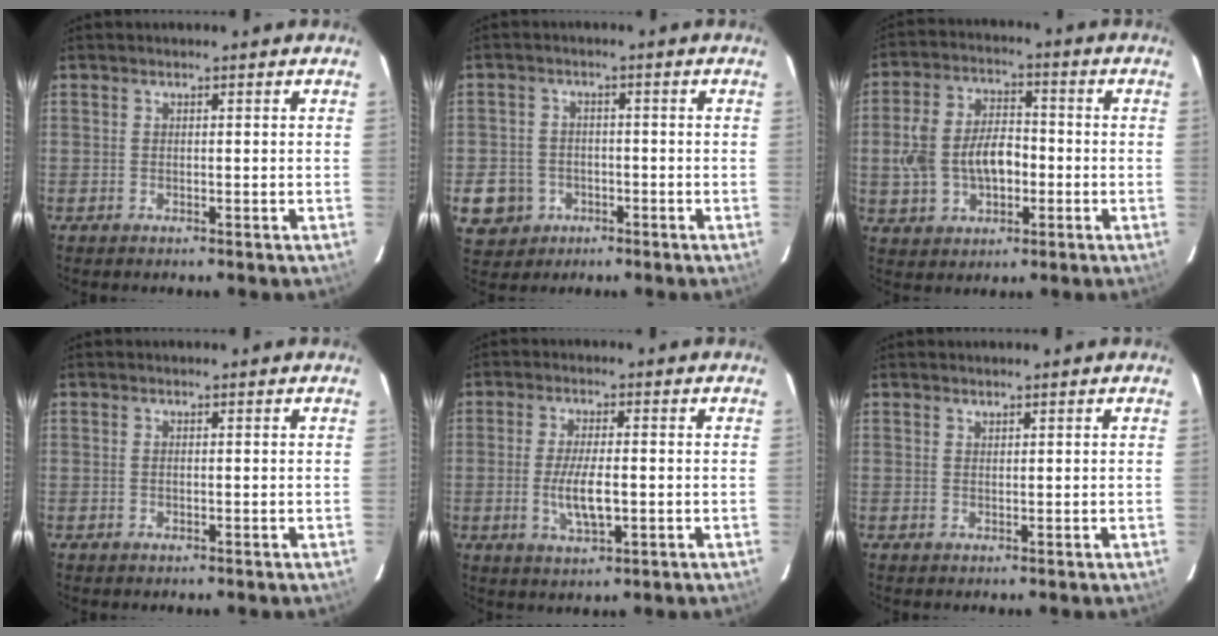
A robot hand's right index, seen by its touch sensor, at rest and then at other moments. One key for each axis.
{"total": 8.0, "fx": -2.8, "fy": 7.1, "fz": 2.2, "tx": -0.073, "ty": 0.019, "tz": -0.036}
{"total": 11.6, "fx": -1.7, "fy": 7.6, "fz": 8.6, "tx": -0.183, "ty": 0.018, "tz": -0.022}
{"total": 0.0}
{"total": 6.9, "fx": -1.2, "fy": 2.1, "fz": 6.5, "tx": -0.128, "ty": -0.008, "tz": -0.020}
{"total": 0.6, "fx": 0.6, "fy": 0.2, "fz": 0.0, "tx": 0.000, "ty": 0.001, "tz": 0.012}